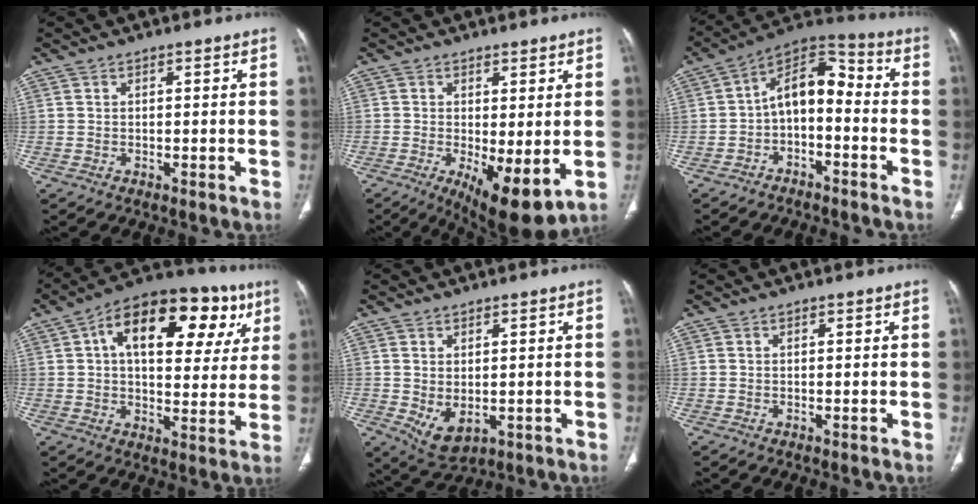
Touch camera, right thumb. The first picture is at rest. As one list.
[{"total": 10.3, "force": [-2.0, 3.8, 9.3], "torque": [-0.144, -0.024, -0.020]}, {"total": 10.8, "force": [-2.4, 6.4, 8.4], "torque": [-0.116, 0.062, -0.053]}, {"total": 23.7, "force": [8.8, 12.4, 18.2], "torque": [-0.225, 0.024, 0.126]}, {"total": 5.7, "force": [-0.7, 3.5, 4.5], "torque": [-0.072, -0.008, 0.009]}, {"total": 0.0}]